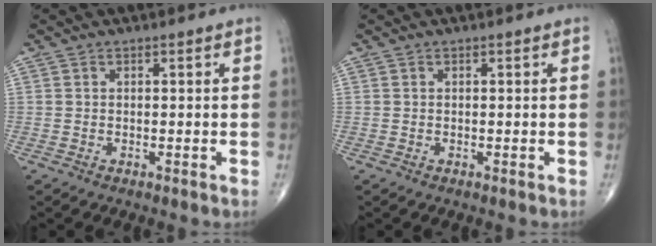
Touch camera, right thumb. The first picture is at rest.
{"total": 0.0}